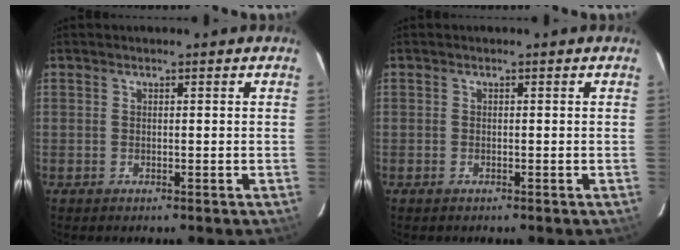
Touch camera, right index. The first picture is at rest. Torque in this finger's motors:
{"motor_torque": [-0.08, -0.03, 0.03, 0.01]}